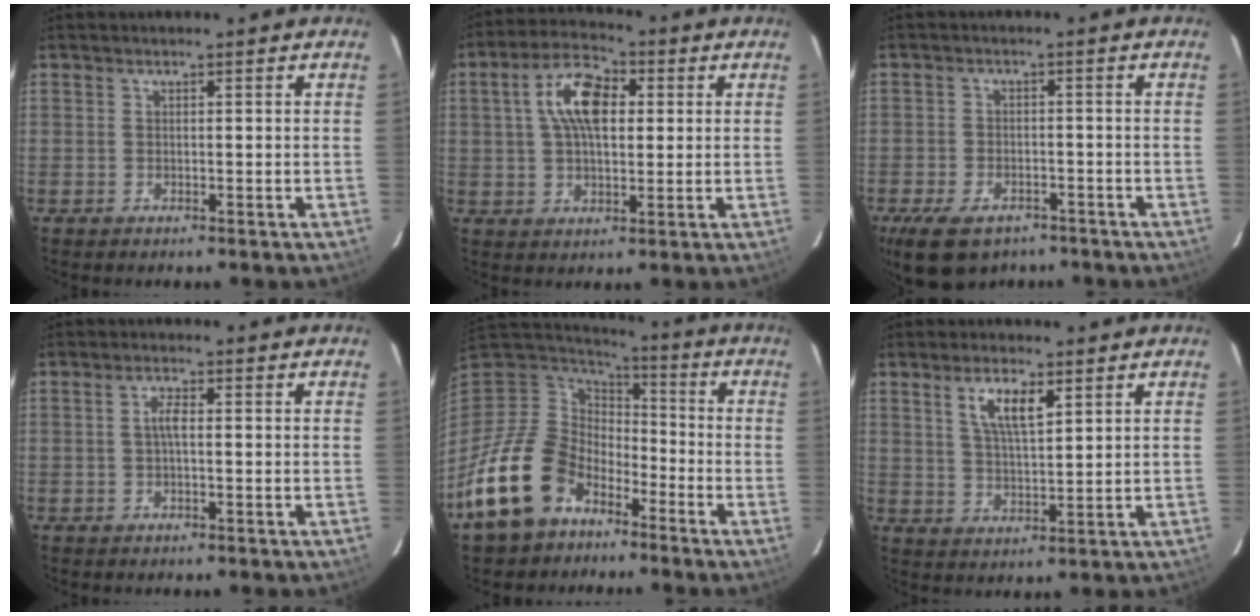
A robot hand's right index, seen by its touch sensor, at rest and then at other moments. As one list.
[{"total": 10.5, "force": [2.3, 5.5, 8.7], "torque": [-0.159, 0.025, 0.037]}, {"total": 11.0, "force": [-7.3, 6.1, 5.6], "torque": [-0.132, -0.013, -0.115]}, {"total": 2.1, "force": [-0.1, 0.6, 2.0], "torque": [-0.040, 0.005, -0.003]}, {"total": 16.4, "force": [-10.3, 10.8, 6.8], "torque": [-0.163, 0.007, -0.174]}, {"total": 6.3, "force": [3.2, 1.8, 5.2], "torque": [-0.095, 0.001, 0.061]}]